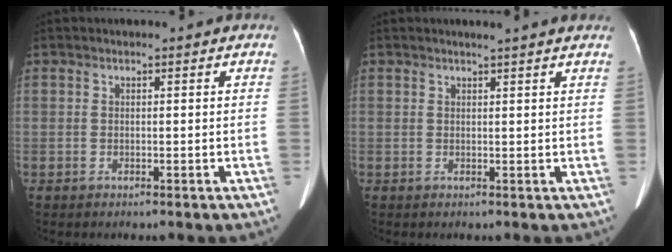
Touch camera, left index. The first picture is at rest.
{"total": 3.9, "force": [3.4, -0.3, 1.8], "torque": [-0.025, 0.015, 0.036]}